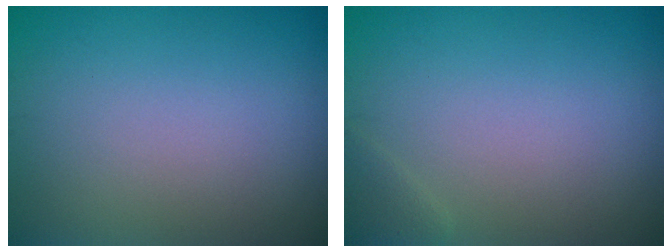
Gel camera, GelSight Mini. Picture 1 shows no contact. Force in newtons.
{"total": 0.8, "press": 0.8, "slide": 0.1}